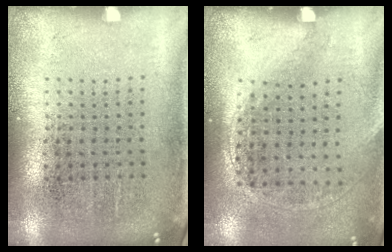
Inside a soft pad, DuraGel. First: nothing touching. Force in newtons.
{"total": 1.4, "press": 0.9, "slide": 1.0}